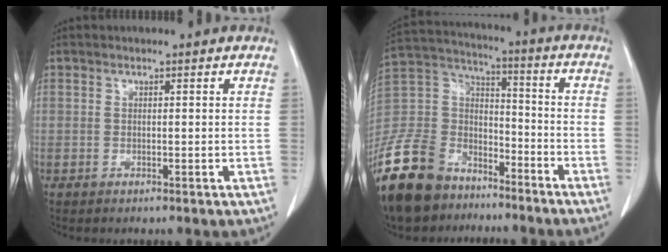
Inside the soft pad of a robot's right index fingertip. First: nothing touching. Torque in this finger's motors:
{"motor_torque": [0.42, -1.03, -0.72, -0.21]}